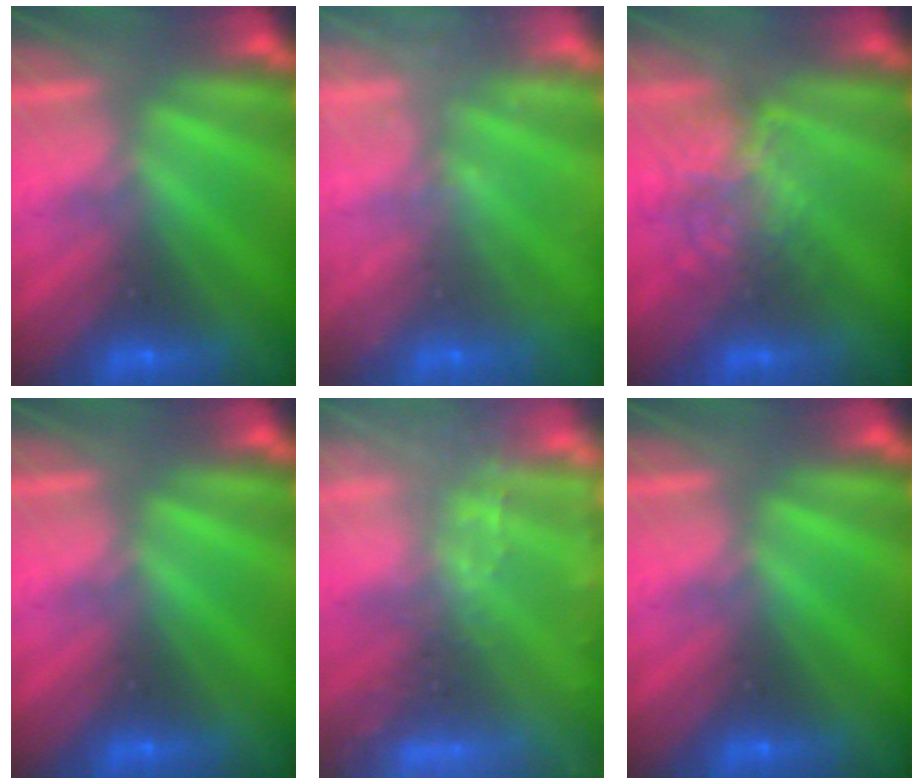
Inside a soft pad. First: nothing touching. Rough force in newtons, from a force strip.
{"total": 2.4}
{"total": 2.1}
{"total": 0.0}
{"total": 9.1}
{"total": 0.0}